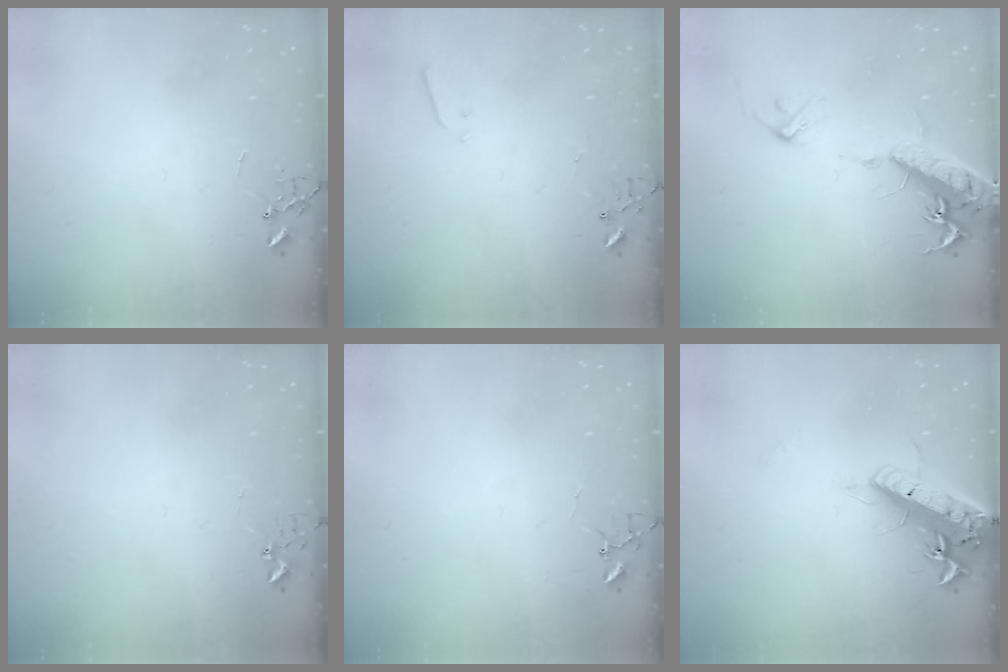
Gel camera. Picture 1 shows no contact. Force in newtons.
{"total": 1.9, "press": 1.9, "slide": 0.4}
{"total": 17.9, "press": 17.6, "slide": 3.5}
{"total": 2.7, "press": 2.7, "slide": 0.3}
{"total": 3.4, "press": 3.4, "slide": 0.3}
{"total": 18.1, "press": 17.7, "slide": 3.6}